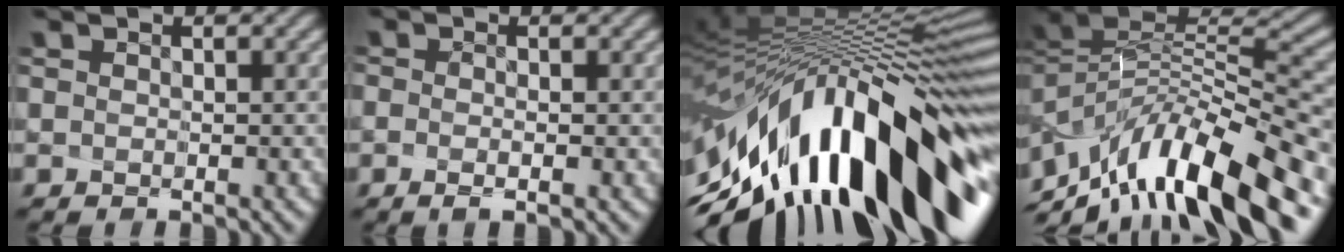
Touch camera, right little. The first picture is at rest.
{"total": 1.4, "force": [-1.0, -0.3, 0.9], "torque": [-0.003, -0.017, -0.006]}
{"total": 15.6, "force": [-5.8, 5.6, 13.4], "torque": [-0.196, -0.017, -0.076]}
{"total": 12.0, "force": [-8.9, 2.8, 7.5], "torque": [-0.135, 0.014, -0.144]}